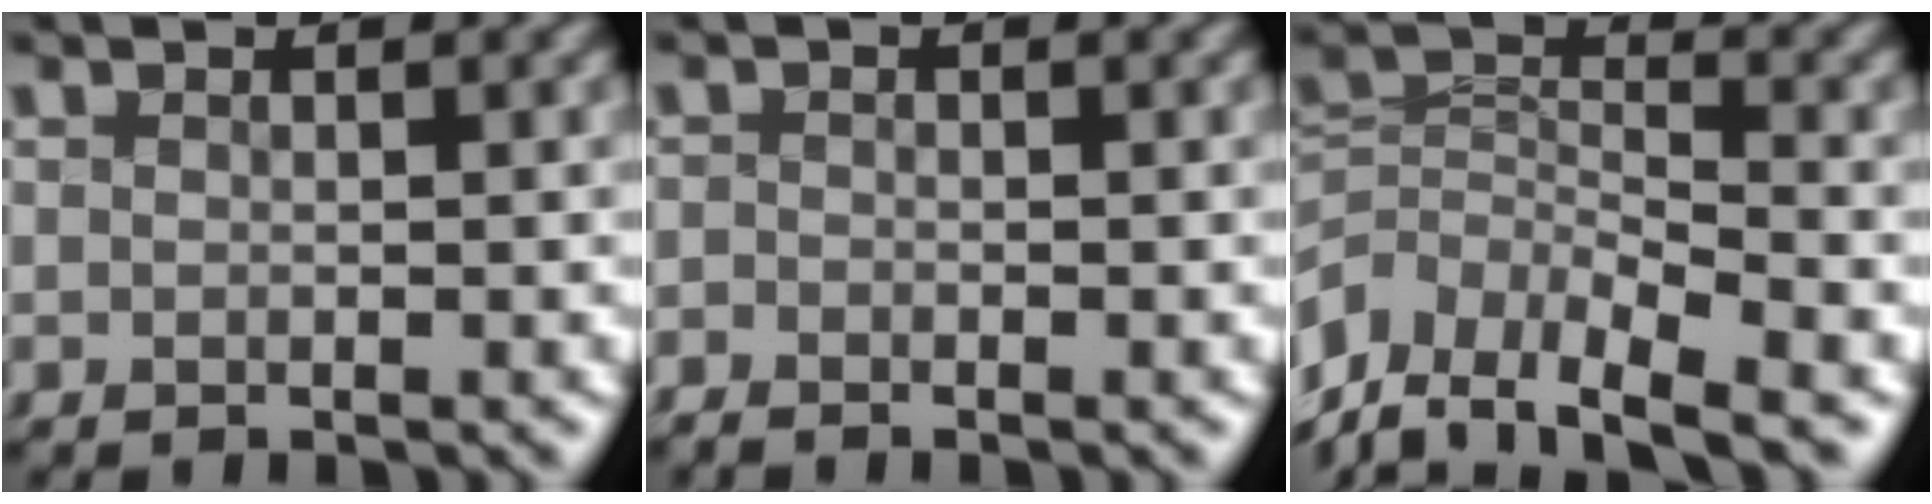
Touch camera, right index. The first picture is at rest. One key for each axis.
{"total": 1.3, "fx": -1.3, "fy": 0.2, "fz": -0.4, "tx": 0.010, "ty": 0.000, "tz": -0.031}
{"total": 10.5, "fx": -4.6, "fy": 7.6, "fz": 5.7, "tx": -0.119, "ty": -0.027, "tz": -0.078}